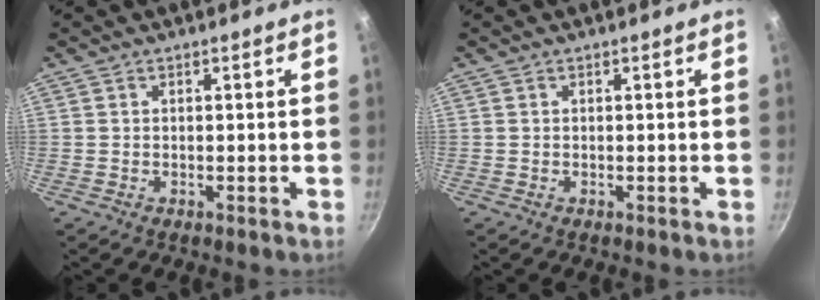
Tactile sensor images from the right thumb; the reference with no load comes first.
{"total": 0.0}